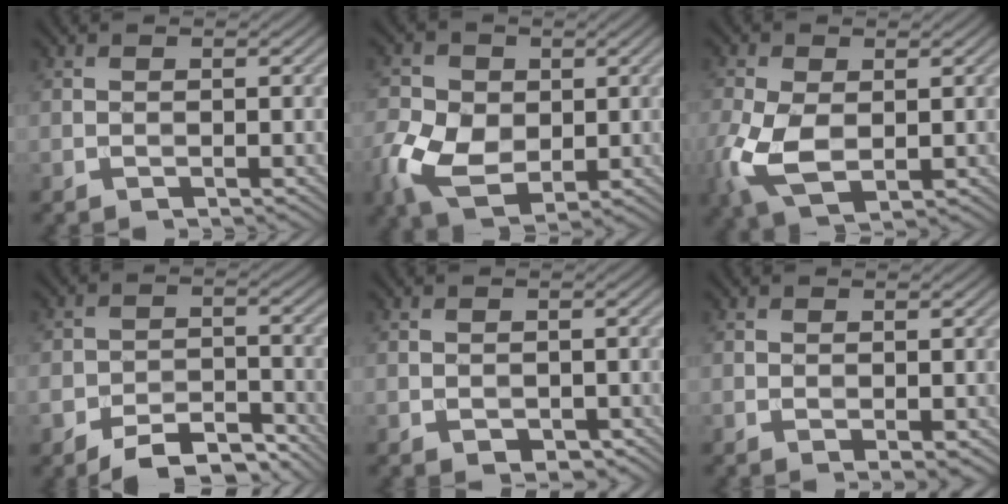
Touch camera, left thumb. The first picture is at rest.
{"total": 8.3, "force": [-1.1, 6.0, 5.6], "torque": [-0.140, -0.007, -0.031]}
{"total": 7.5, "force": [-1.0, 4.6, 5.8], "torque": [-0.160, -0.018, -0.016]}
{"total": 7.9, "force": [-6.1, 3.6, 3.5], "torque": [-0.055, -0.010, -0.103]}
{"total": 1.5, "force": [-0.4, 1.1, 0.8], "torque": [-0.015, -0.010, -0.003]}
{"total": 0.8, "force": [0.0, 0.2, 0.8], "torque": [-0.016, -0.005, 0.004]}